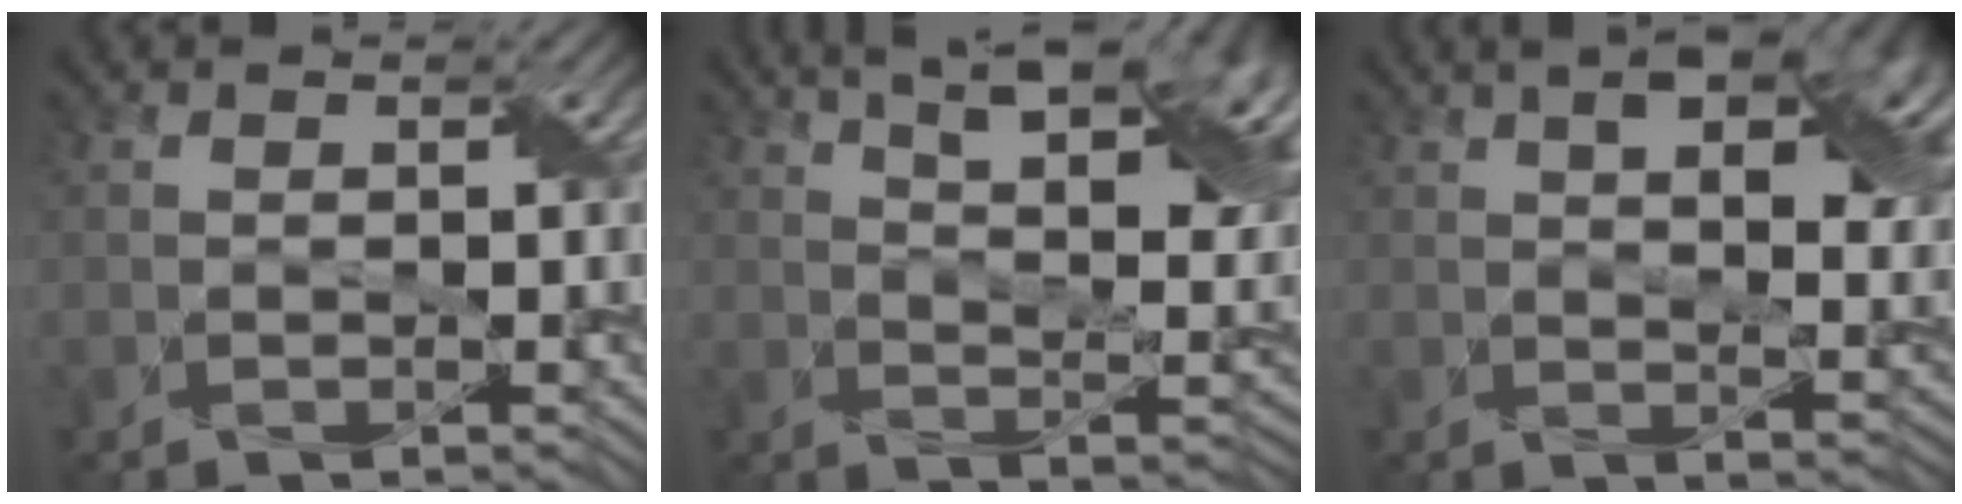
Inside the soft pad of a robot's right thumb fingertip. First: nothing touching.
{"total": 16.2, "force": [8.5, 6.3, 12.3], "torque": [-0.178, 0.027, 0.120]}
{"total": 12.5, "force": [5.1, 5.7, 9.9], "torque": [-0.137, 0.016, 0.066]}